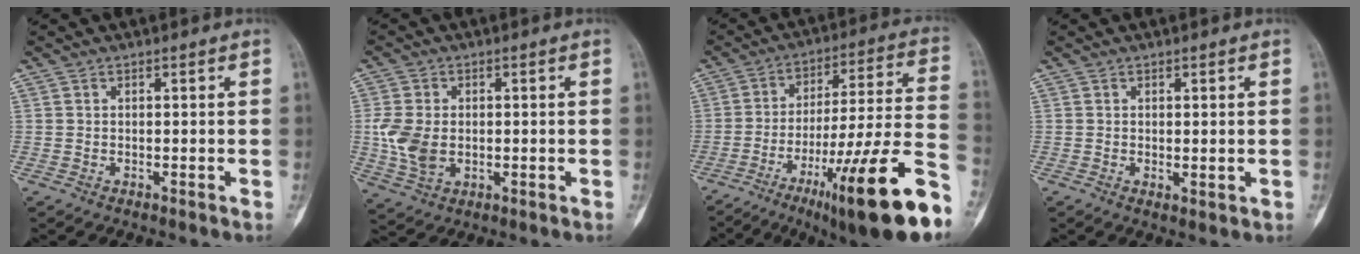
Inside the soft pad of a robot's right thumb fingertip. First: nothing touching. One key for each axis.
{"total": 7.8, "fx": -0.1, "fy": 5.4, "fz": 5.6, "tx": -0.113, "ty": 0.001, "tz": 0.004}
{"total": 25.0, "fx": -13.0, "fy": 2.8, "fz": 21.2, "tx": -0.286, "ty": 0.052, "tz": -0.199}
{"total": 1.7, "fx": 0.0, "fy": 0.9, "fz": 1.4, "tx": -0.016, "ty": -0.005, "tz": 0.005}